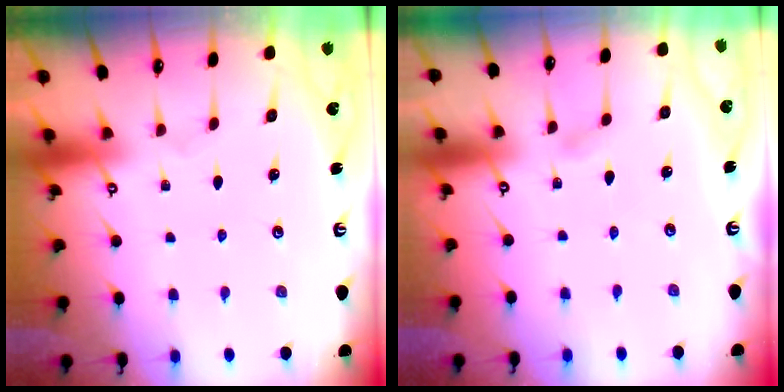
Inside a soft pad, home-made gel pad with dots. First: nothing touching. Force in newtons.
{"total": 1.7, "press": 1.7, "slide": 0.1}